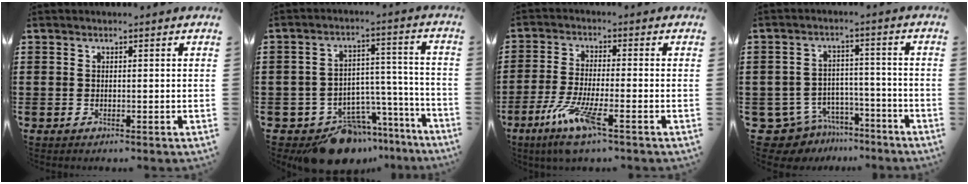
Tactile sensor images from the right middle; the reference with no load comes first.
{"total": 10.9, "force": [-9.4, 4.8, 2.7], "torque": [-0.029, 0.047, -0.165]}
{"total": 7.8, "force": [-4.6, 1.1, 6.2], "torque": [-0.130, -0.013, -0.085]}
{"total": 7.0, "force": [-6.4, 2.7, 0.9], "torque": [-0.043, 0.017, -0.132]}